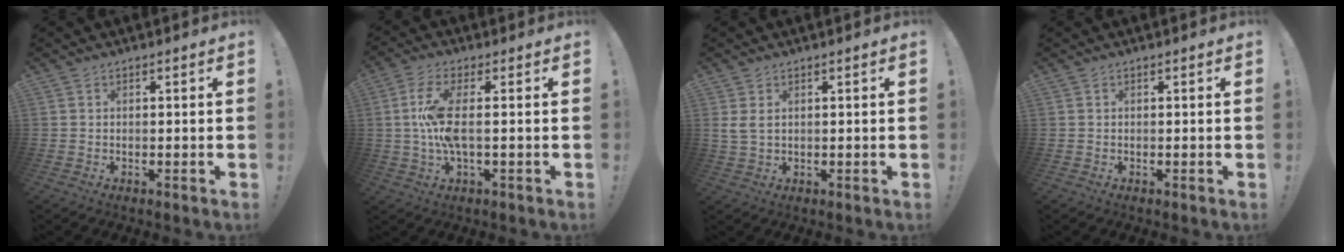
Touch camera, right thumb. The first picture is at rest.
{"total": 10.4, "force": [0.4, 2.8, 10.0], "torque": [-0.200, -0.013, 0.002]}
{"total": 3.5, "force": [1.4, 1.7, 2.7], "torque": [-0.058, 0.001, 0.026]}
{"total": 0.0}